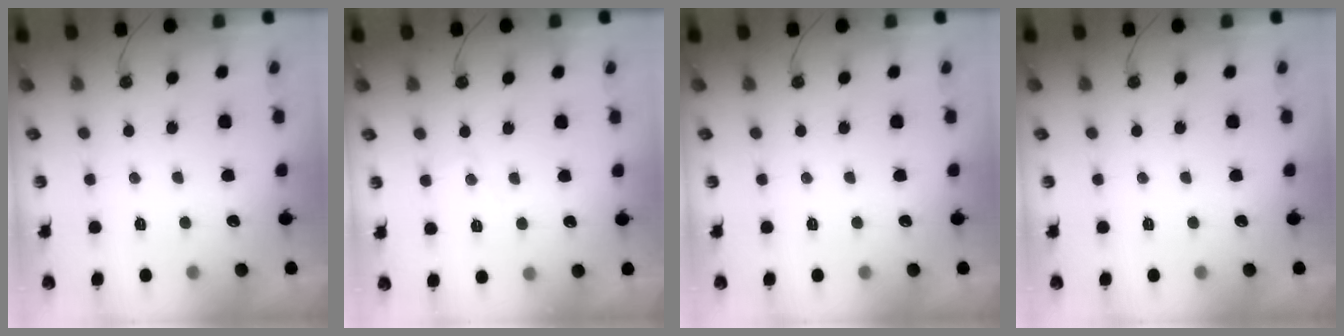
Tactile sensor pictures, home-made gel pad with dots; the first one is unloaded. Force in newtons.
{"total": 5.0, "press": 5.0, "slide": 0.7}
{"total": 0.0}
{"total": 0.0}